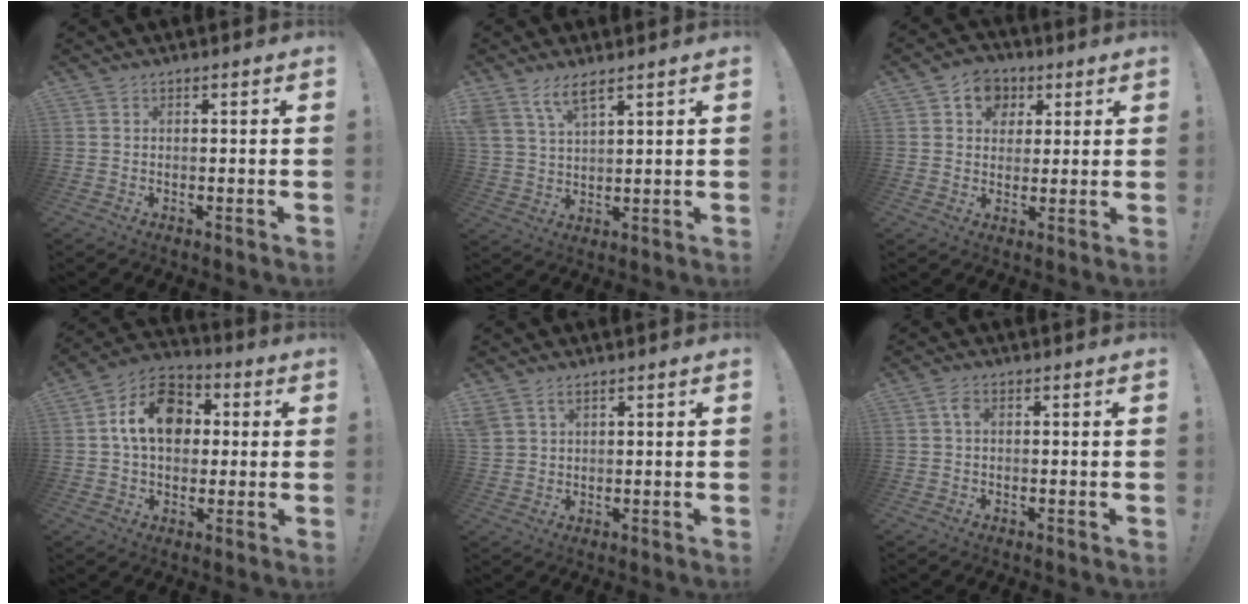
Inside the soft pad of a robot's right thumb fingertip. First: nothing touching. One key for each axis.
{"total": 7.1, "fx": 5.2, "fy": 2.6, "fz": 4.1, "tx": -0.086, "ty": -0.015, "tz": 0.099}
{"total": 8.1, "fx": 3.0, "fy": 7.1, "fz": 2.7, "tx": -0.039, "ty": -0.013, "tz": 0.060}
{"total": 14.9, "fx": 3.5, "fy": 10.8, "fz": 9.6, "tx": -0.142, "ty": 0.006, "tz": 0.069}
{"total": 3.1, "fx": 2.0, "fy": 2.0, "fz": 1.2, "tx": -0.024, "ty": -0.006, "tz": 0.039}
{"total": 2.0, "fx": 0.2, "fy": 1.0, "fz": 1.7, "tx": -0.040, "ty": 0.009, "tz": 0.003}